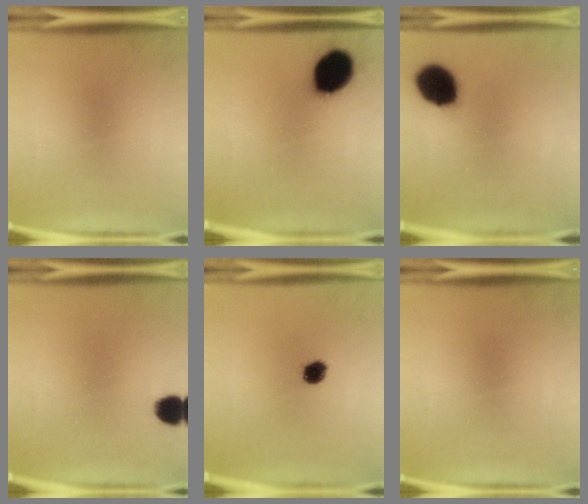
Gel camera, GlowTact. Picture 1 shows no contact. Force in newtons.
{"total": 13.7}
{"total": 14.5}
{"total": 5.5}
{"total": 4.0}
{"total": 0.0}